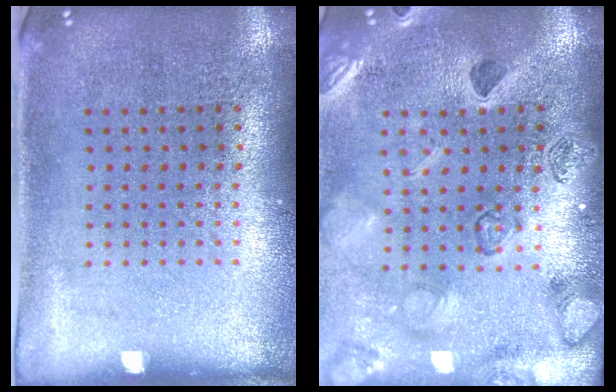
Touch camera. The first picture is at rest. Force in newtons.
{"total": 2.3, "press": 2.3, "slide": 0.2}